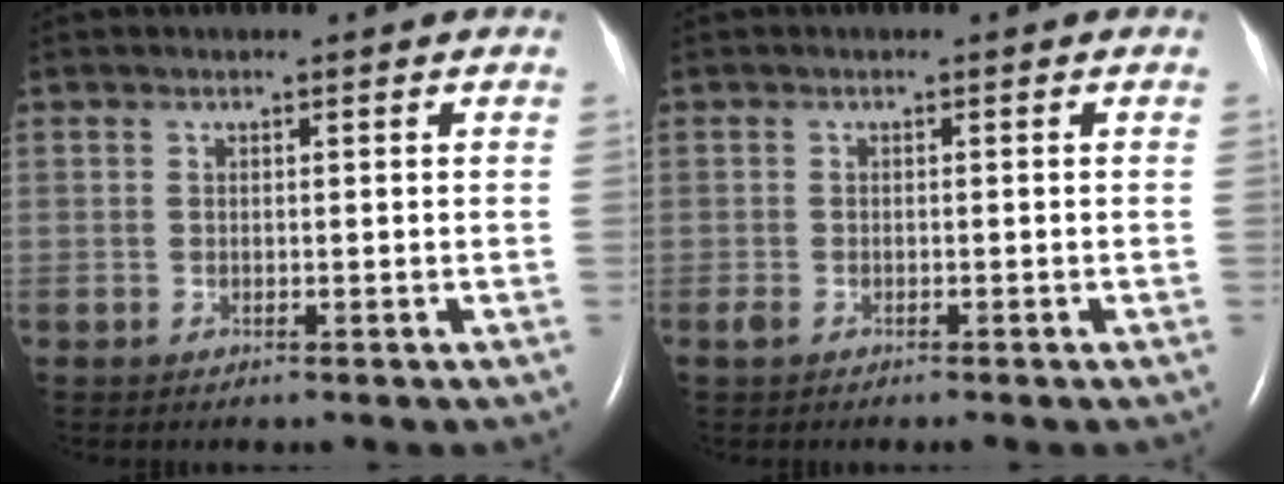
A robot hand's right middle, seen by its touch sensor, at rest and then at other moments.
{"total": 1.4, "force": [-1.0, 0.3, 0.9], "torque": [-0.026, -0.004, -0.017]}